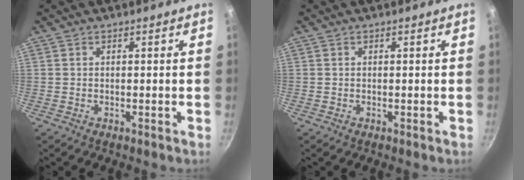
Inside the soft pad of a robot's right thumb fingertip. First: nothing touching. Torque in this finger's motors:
{"motor_torque": [-0.15, 0.15, 0.00, 0.00, 0.02]}